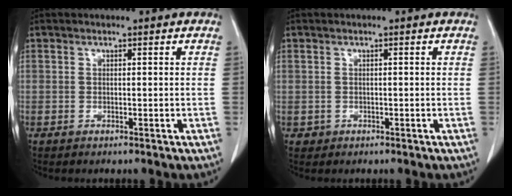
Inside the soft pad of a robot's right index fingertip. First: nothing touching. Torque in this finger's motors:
{"motor_torque": [-0.22, 0.14, -0.53, -0.17]}